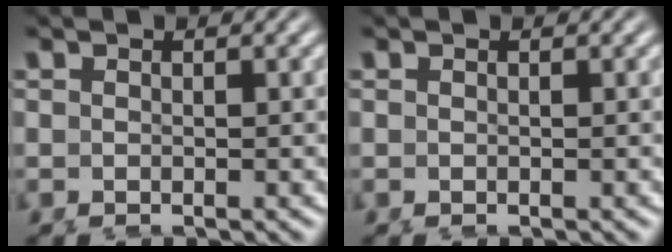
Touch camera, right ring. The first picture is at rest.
{"total": 0.0}